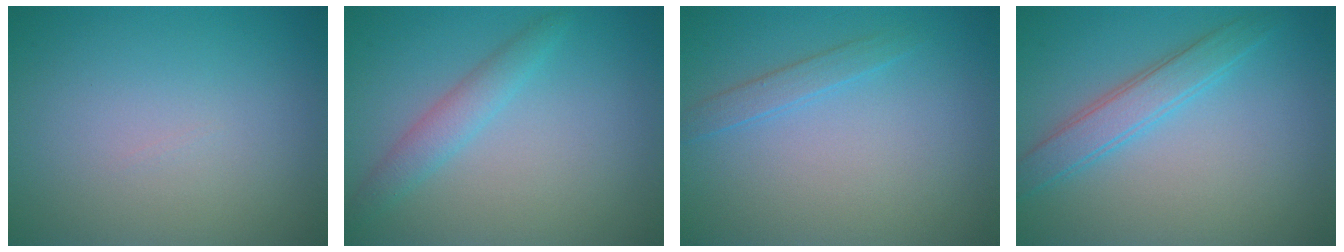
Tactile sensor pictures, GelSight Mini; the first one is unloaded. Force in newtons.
{"total": 2.2, "press": 2.2, "slide": 0.1}
{"total": 1.4, "press": 1.4, "slide": 0.0}
{"total": 3.0, "press": 3.0, "slide": 0.1}